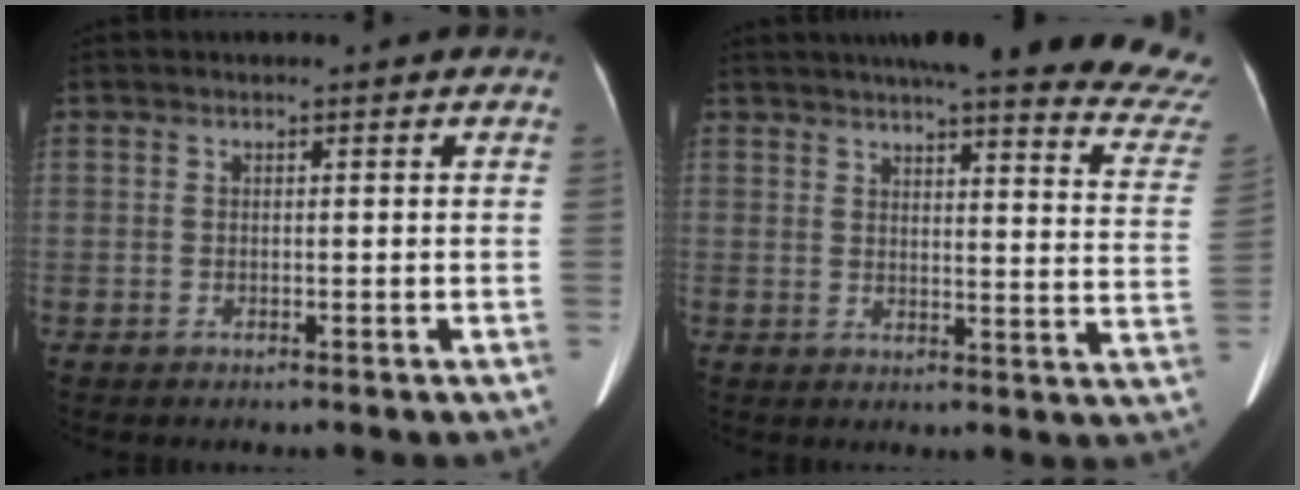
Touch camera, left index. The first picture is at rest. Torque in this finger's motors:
{"motor_torque": [0.21, -0.39, 0.05, 0.05]}